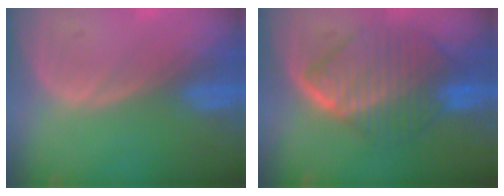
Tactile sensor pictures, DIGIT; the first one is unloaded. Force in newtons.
{"total": 10.2, "press": 10.1, "slide": 1.0}